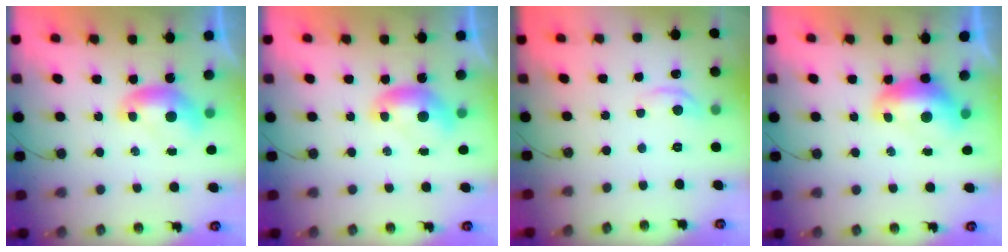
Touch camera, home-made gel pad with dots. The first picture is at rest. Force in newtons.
{"total": 0.0}
{"total": 2.8, "press": 2.7, "slide": 0.5}
{"total": 1.7, "press": 1.6, "slide": 0.6}